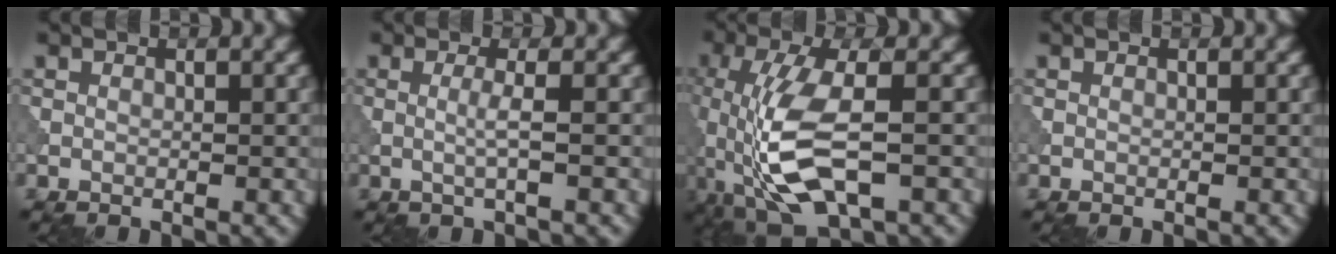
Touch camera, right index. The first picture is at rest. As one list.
[{"total": 1.7, "force": [0.0, 0.1, 1.7], "torque": [-0.034, 0.000, -0.004]}, {"total": 8.4, "force": [-2.2, 3.2, 7.4], "torque": [-0.166, 0.001, -0.046]}, {"total": 0.0}]